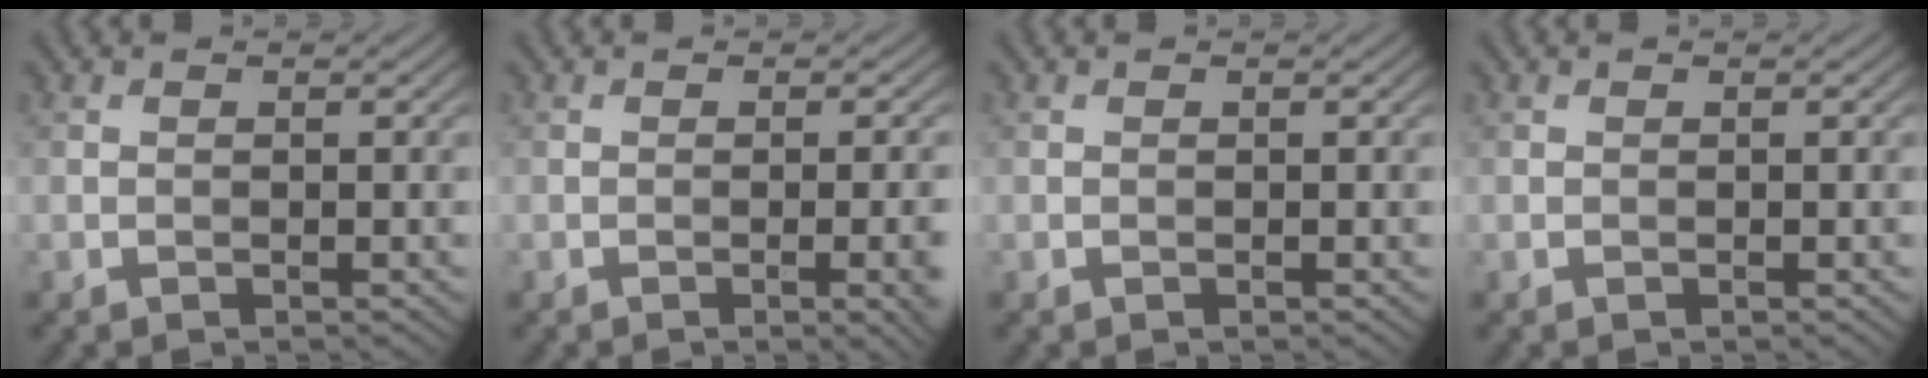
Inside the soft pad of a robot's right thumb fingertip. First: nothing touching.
{"total": 3.9, "force": [-1.0, 0.8, 3.7], "torque": [-0.049, 0.002, -0.014]}
{"total": 0.0}
{"total": 0.0}